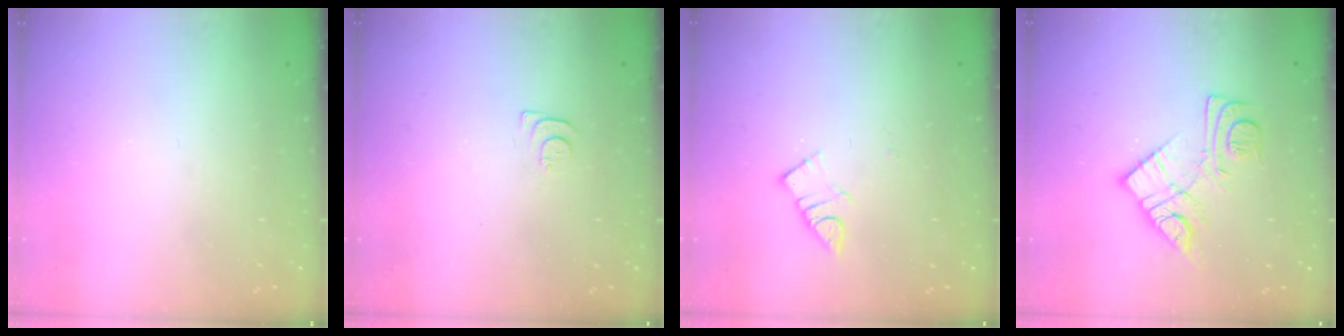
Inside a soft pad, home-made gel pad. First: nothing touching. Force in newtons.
{"total": 4.6, "press": 4.6, "slide": 0.6}
{"total": 4.2, "press": 4.2, "slide": 0.6}
{"total": 11.8, "press": 11.8, "slide": 0.7}